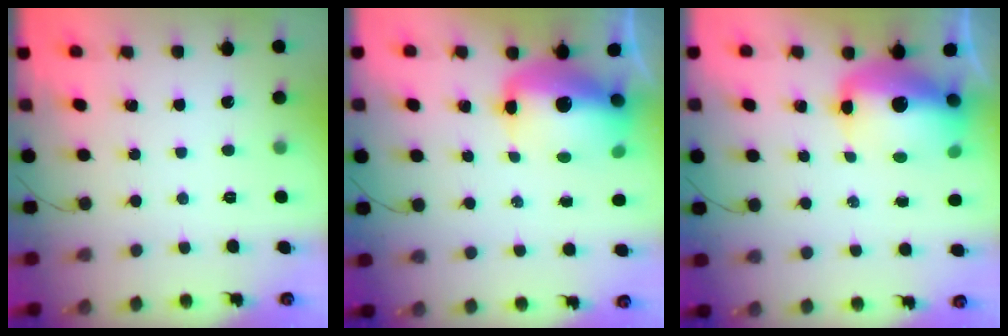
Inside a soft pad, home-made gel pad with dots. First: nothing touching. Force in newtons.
{"total": 14.9, "press": 14.5, "slide": 3.4}
{"total": 14.9, "press": 14.5, "slide": 3.4}